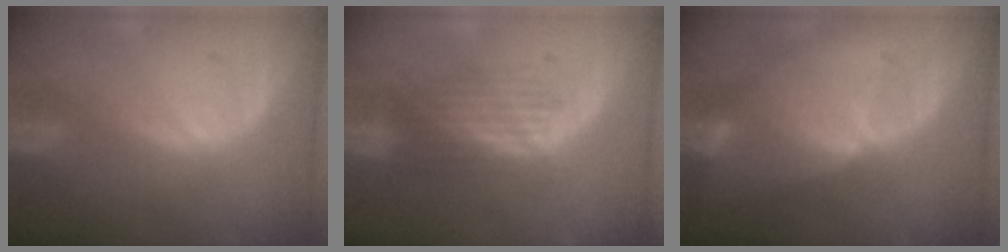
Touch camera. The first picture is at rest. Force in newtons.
{"total": 4.3, "press": 4.3, "slide": 0.2}
{"total": 6.6, "press": 5.9, "slide": 3.0}